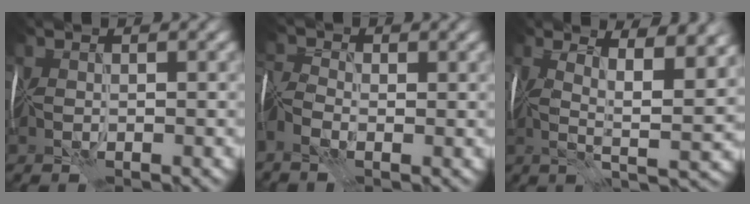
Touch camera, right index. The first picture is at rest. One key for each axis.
{"total": 3.7, "fx": -1.9, "fy": 1.9, "fz": 2.5, "tx": -0.061, "ty": -0.007, "tz": -0.040}
{"total": 8.5, "fx": 3.4, "fy": 2.0, "fz": 7.5, "tx": -0.095, "ty": 0.002, "tz": 0.048}